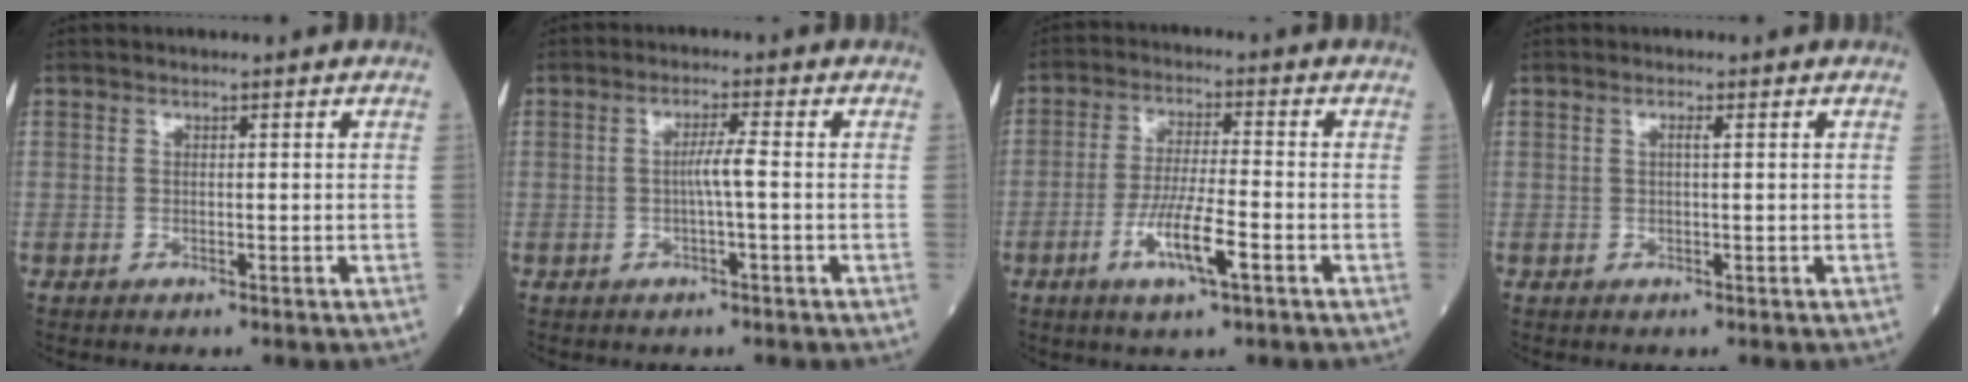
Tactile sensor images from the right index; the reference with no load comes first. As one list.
[{"total": 2.9, "force": [-0.4, -0.4, 2.8], "torque": [-0.048, 0.001, -0.008]}, {"total": 6.8, "force": [-2.7, 0.5, 6.2], "torque": [-0.120, -0.009, -0.051]}, {"total": 0.9, "force": [0.3, 0.0, 0.9], "torque": [-0.017, 0.002, 0.003]}]